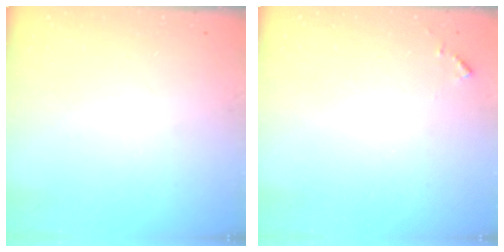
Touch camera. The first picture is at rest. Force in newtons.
{"total": 5.8, "press": 5.7, "slide": 0.7}